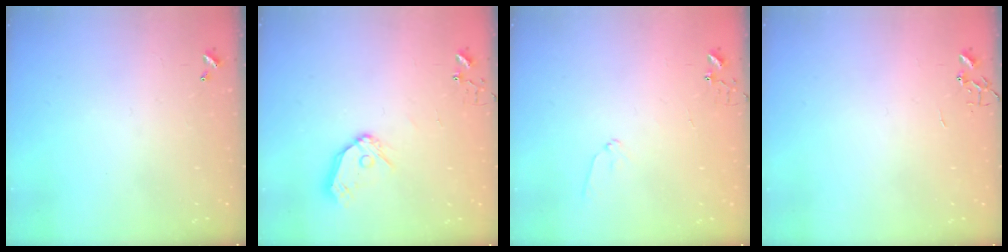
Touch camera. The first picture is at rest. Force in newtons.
{"total": 9.9, "press": 9.8, "slide": 1.3}
{"total": 6.5, "press": 6.5, "slide": 0.6}
{"total": 0.0}